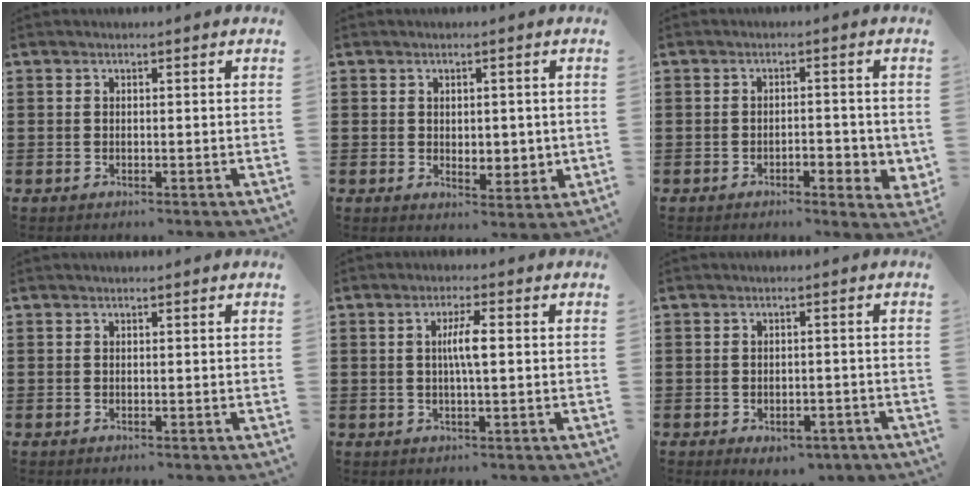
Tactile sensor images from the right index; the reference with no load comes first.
{"total": 3.0, "force": [0.7, 2.3, 1.8], "torque": [-0.026, 0.006, 0.008]}
{"total": 3.2, "force": [-1.3, 1.2, 2.6], "torque": [-0.044, 0.006, -0.023]}
{"total": 0.0}
{"total": 3.9, "force": [0.3, 0.5, 3.9], "torque": [-0.071, 0.000, 0.001]}
{"total": 2.8, "force": [-2.3, 1.2, 1.1], "torque": [-0.019, 0.007, -0.045]}